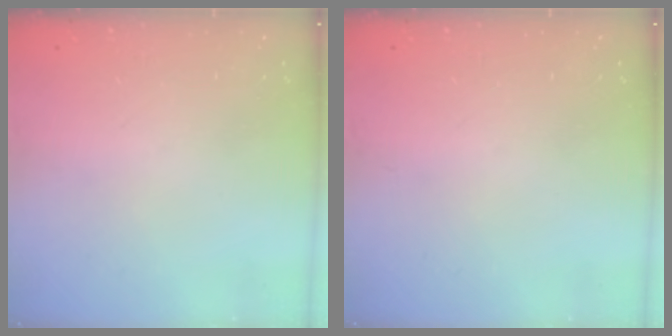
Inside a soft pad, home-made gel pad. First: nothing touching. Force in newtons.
{"total": 0.0}